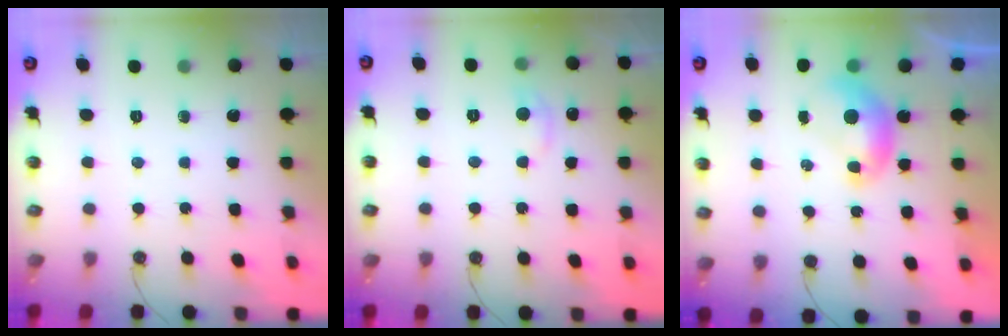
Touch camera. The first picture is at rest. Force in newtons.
{"total": 1.0, "press": 0.2, "slide": 1.0}
{"total": 0.0}